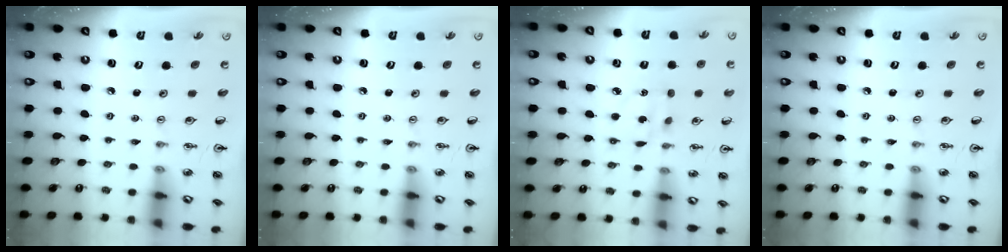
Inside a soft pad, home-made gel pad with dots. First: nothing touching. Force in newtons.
{"total": 0.0}
{"total": 3.9, "press": 3.8, "slide": 0.7}
{"total": 0.0}